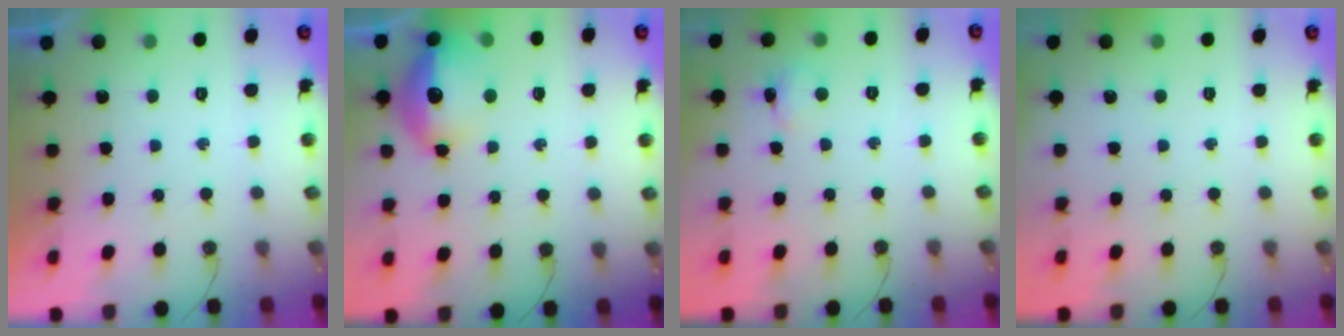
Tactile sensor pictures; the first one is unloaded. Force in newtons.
{"total": 14.8, "press": 14.7, "slide": 1.3}
{"total": 2.7, "press": 2.6, "slide": 0.7}
{"total": 0.0}